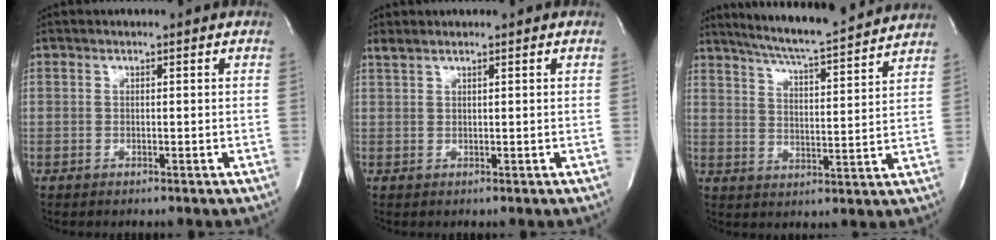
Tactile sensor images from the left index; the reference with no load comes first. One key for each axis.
{"total": 0.9, "fx": 0.8, "fy": -0.1, "fz": 0.4, "tx": -0.023, "ty": 0.009, "tz": 0.024}
{"total": 16.1, "fx": 14.6, "fy": 0.4, "fz": 6.8, "tx": -0.117, "ty": -0.003, "tz": 0.208}